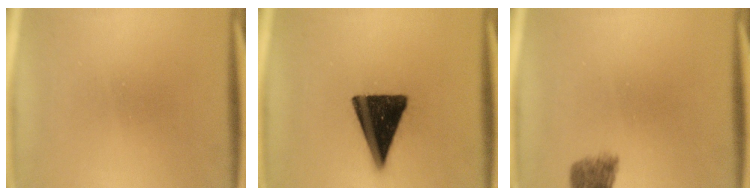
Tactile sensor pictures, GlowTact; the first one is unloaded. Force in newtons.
{"total": 16.6}
{"total": 4.3}